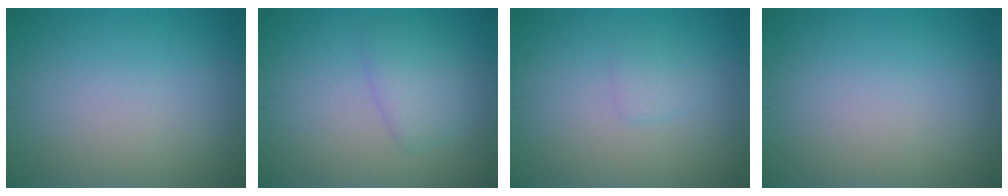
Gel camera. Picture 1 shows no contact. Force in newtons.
{"total": 2.6, "press": 2.6, "slide": 0.1}
{"total": 1.1, "press": 1.1, "slide": 0.1}
{"total": 0.0}